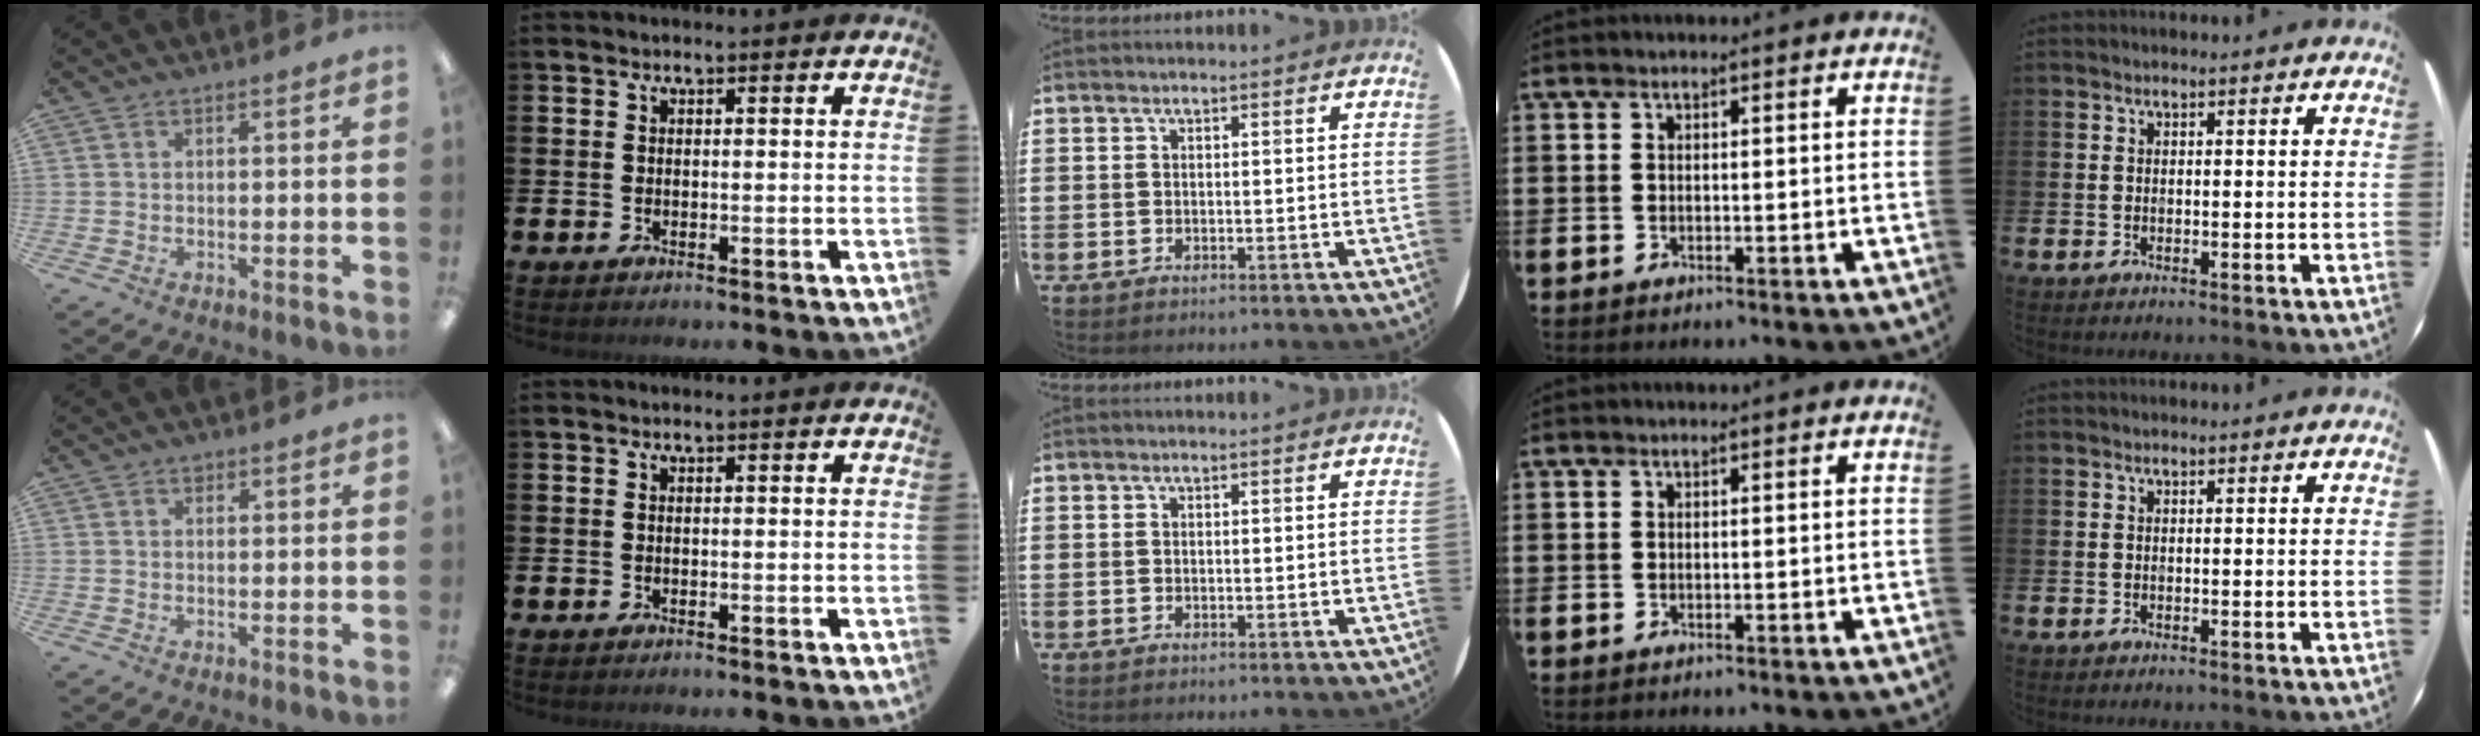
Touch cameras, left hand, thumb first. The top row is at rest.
{"thumb": {"total": 1.0, "force": [0.7, 0.6, 0.4], "torque": [-0.002, -0.003, 0.011]}}